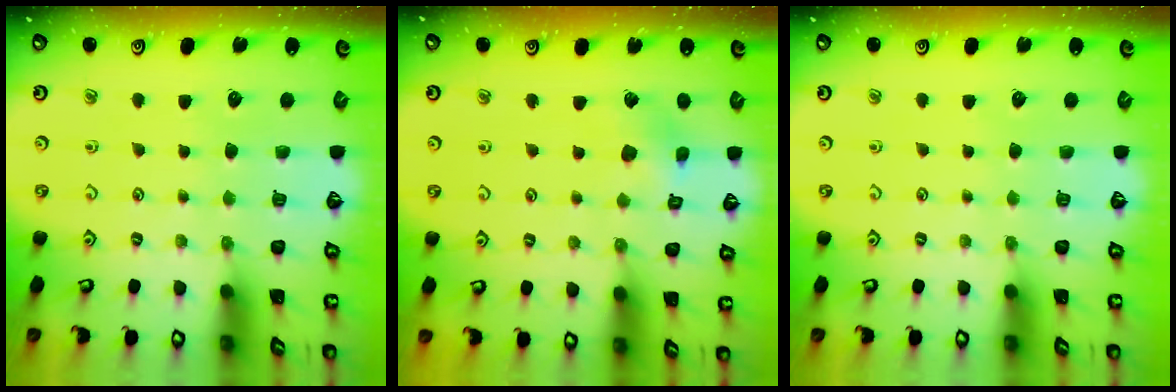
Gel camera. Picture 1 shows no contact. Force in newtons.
{"total": 6.2, "press": 6.2, "slide": 0.6}
{"total": 0.0}